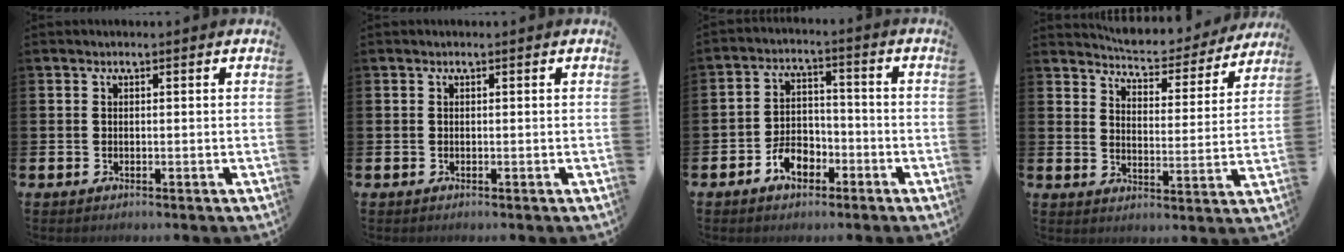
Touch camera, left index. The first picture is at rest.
{"total": 0.0}
{"total": 4.9, "force": [-2.8, 3.1, 2.5], "torque": [-0.041, 0.012, -0.055]}
{"total": 5.9, "force": [5.7, 0.9, 0.8], "torque": [-0.042, -0.045, 0.098]}